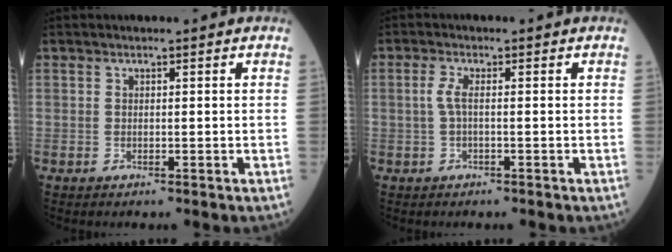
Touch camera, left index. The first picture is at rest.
{"total": 2.0, "force": [-0.1, 0.1, 2.0], "torque": [-0.048, 0.004, -0.002]}